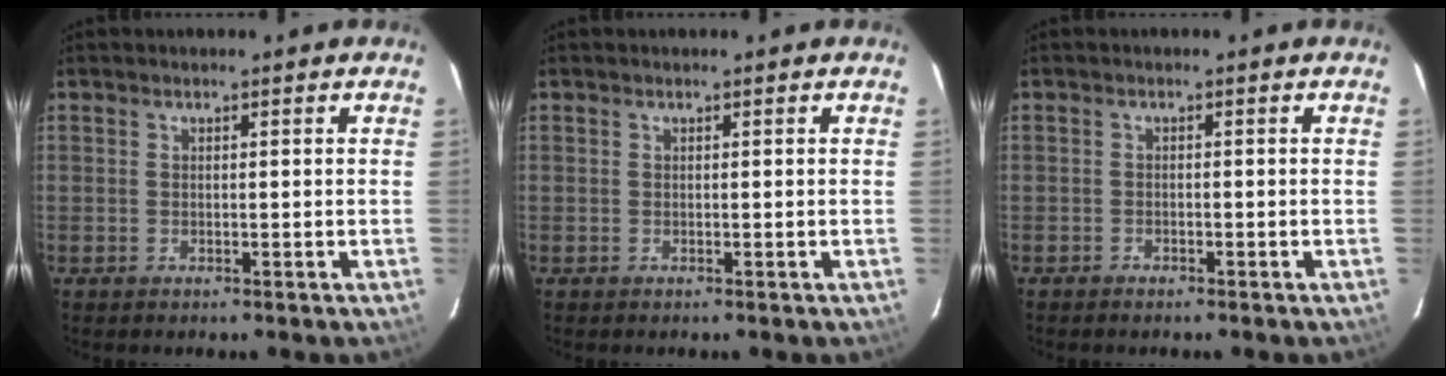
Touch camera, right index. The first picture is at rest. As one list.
[{"total": 0.0}, {"total": 1.0, "force": [-1.0, 0.3, 0.0], "torque": [-0.005, 0.003, -0.018]}]